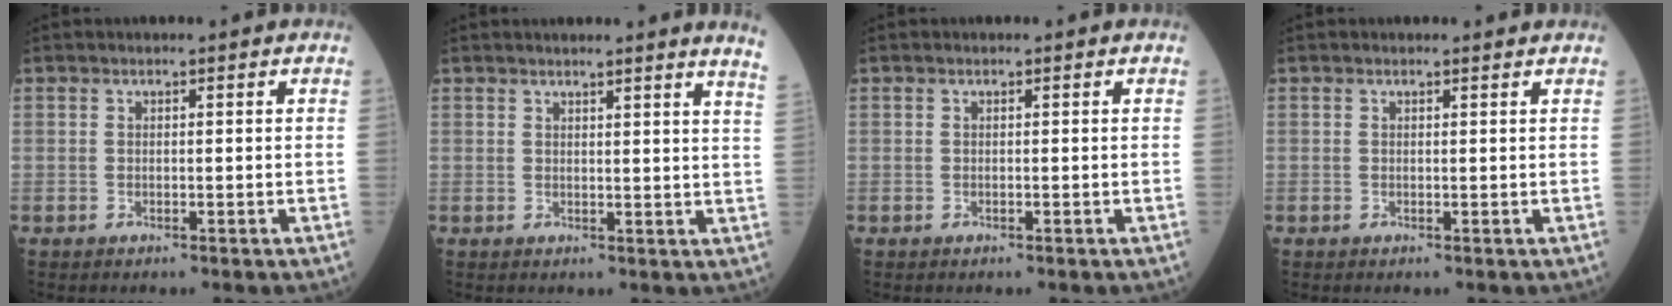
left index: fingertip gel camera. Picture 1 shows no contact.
{"total": 7.2, "force": [6.7, -1.2, 2.5], "torque": [-0.024, -0.049, 0.052]}
{"total": 0.0}
{"total": 0.9, "force": [0.8, 0.4, -0.1], "torque": [-0.007, 0.001, 0.008]}